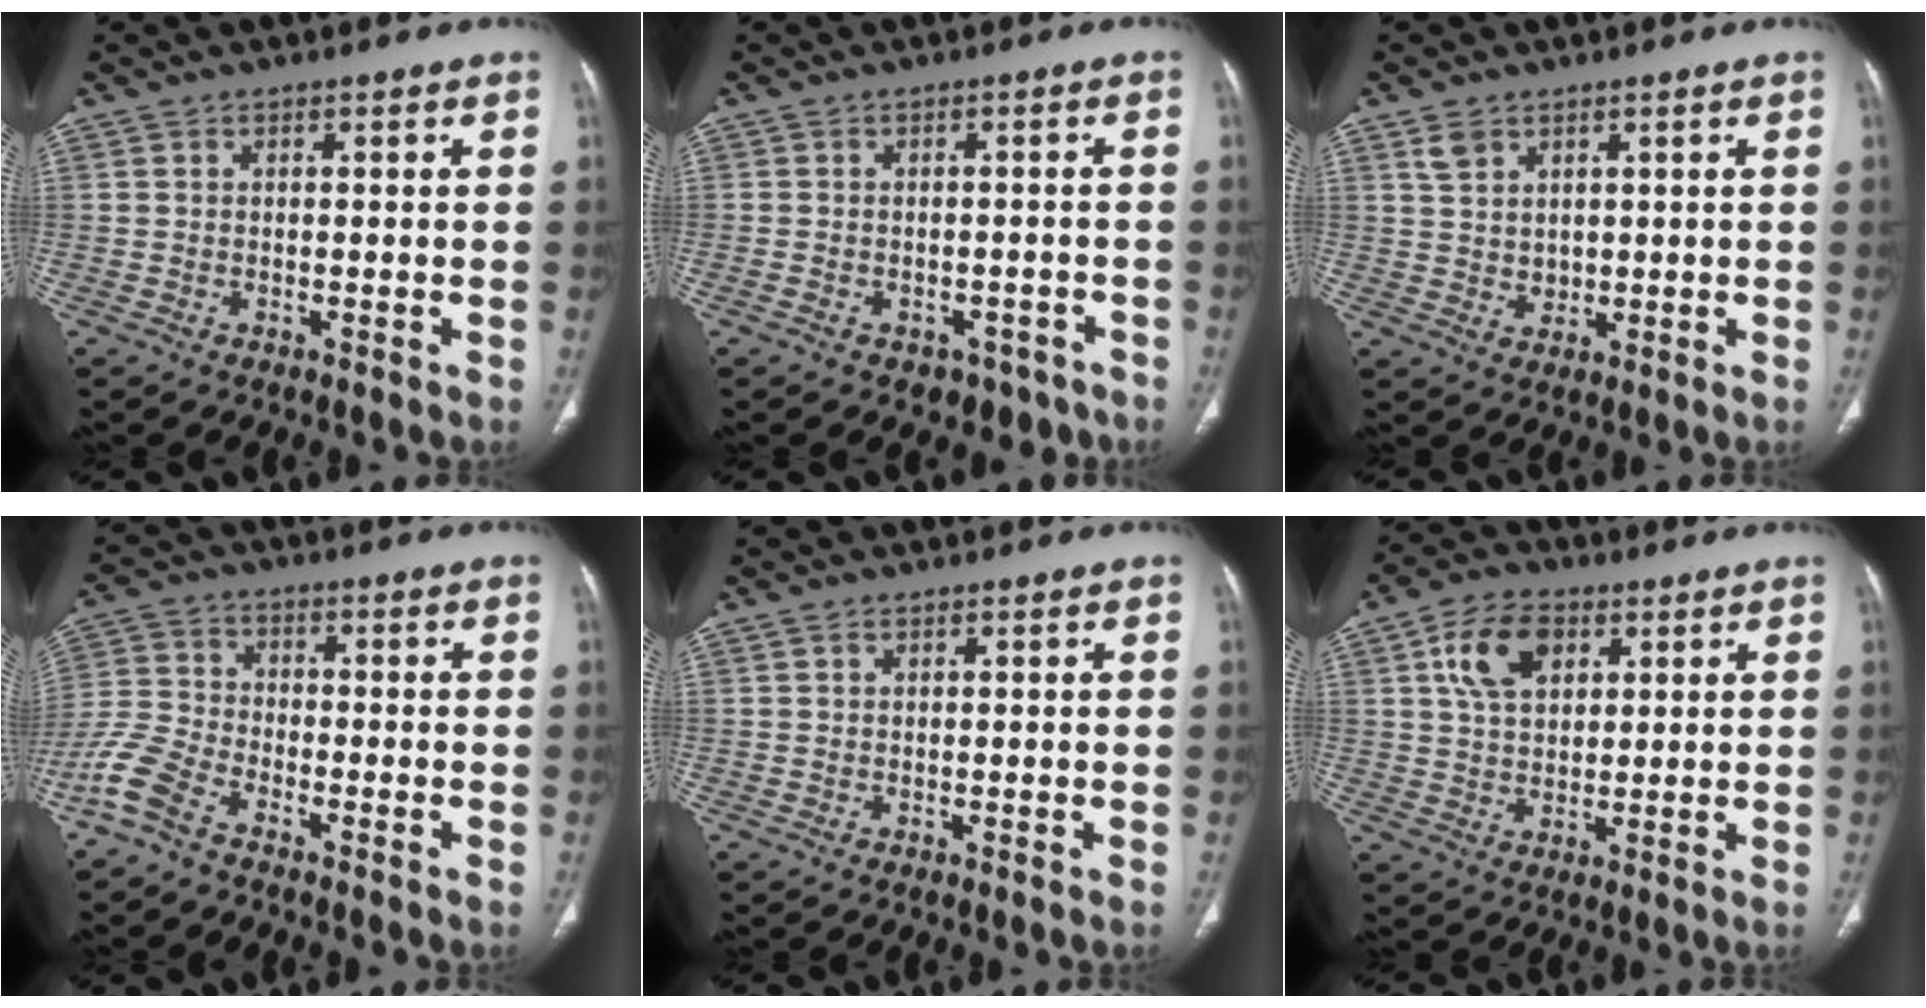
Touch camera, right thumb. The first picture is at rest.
{"total": 5.3, "force": [-3.5, 3.6, 1.5], "torque": [-0.003, 0.034, -0.038]}
{"total": 4.1, "force": [2.4, 3.0, 1.6], "torque": [-0.020, -0.016, 0.056]}
{"total": 7.5, "force": [-5.3, 3.2, 4.3], "torque": [-0.106, 0.016, -0.121]}
{"total": 0.6, "force": [0.4, 0.3, 0.3], "torque": [-0.008, 0.003, 0.009]}
{"total": 9.9, "force": [3.9, 6.4, 6.5], "torque": [-0.100, -0.006, 0.068]}